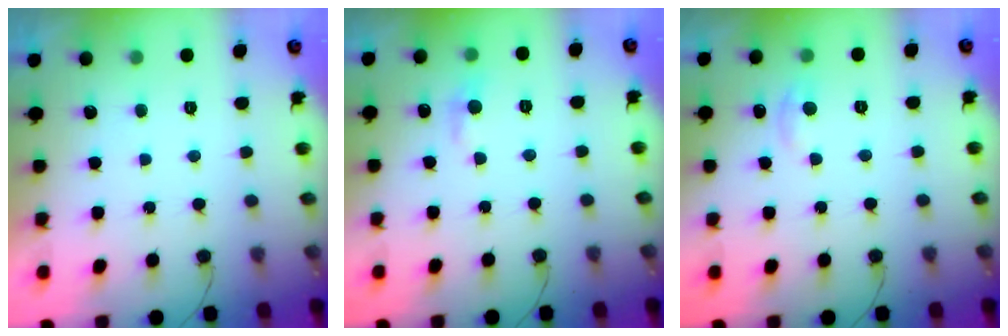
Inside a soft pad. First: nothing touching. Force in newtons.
{"total": 6.9, "press": 6.9, "slide": 0.8}
{"total": 3.4, "press": 3.4, "slide": 0.5}